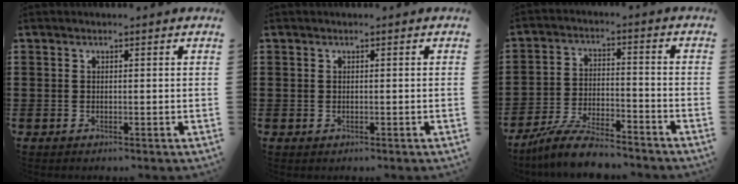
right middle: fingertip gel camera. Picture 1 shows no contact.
{"total": 0.0}
{"total": 7.6, "force": [-6.8, 1.1, 3.1], "torque": [-0.064, 0.006, -0.130]}